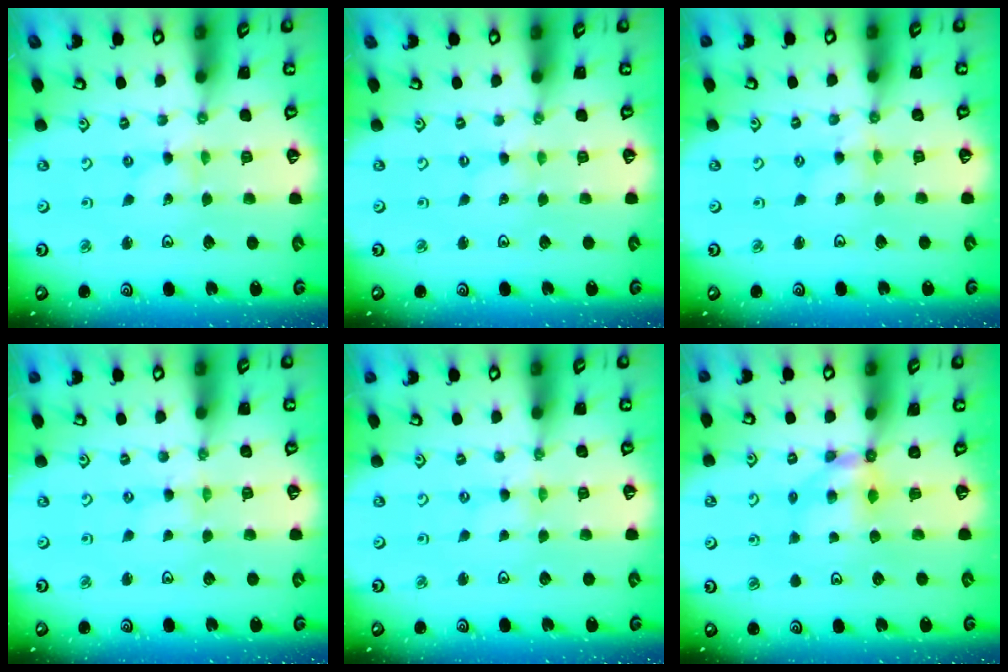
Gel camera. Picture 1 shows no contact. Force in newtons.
{"total": 0.0}
{"total": 1.1, "press": 1.1, "slide": 0.1}
{"total": 0.0}
{"total": 0.0}
{"total": 5.9, "press": 5.9, "slide": 0.4}